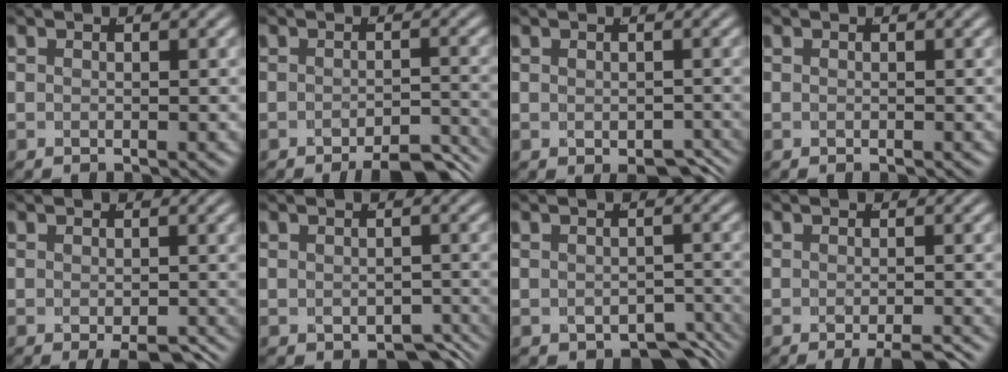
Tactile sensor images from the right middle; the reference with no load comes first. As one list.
[{"total": 4.8, "force": [-4.3, 0.7, 2.0], "torque": [-0.014, -0.008, -0.067]}, {"total": 3.3, "force": [-2.1, 1.1, 2.3], "torque": [-0.026, -0.021, -0.018]}, {"total": 0.0}, {"total": 3.5, "force": [-2.2, 0.8, 2.6], "torque": [-0.038, -0.022, -0.019]}, {"total": 3.6, "force": [-2.7, 1.5, 1.9], "torque": [-0.017, -0.018, -0.031]}, {"total": 4.9, "force": [-3.9, 2.2, 1.9], "torque": [-0.018, -0.018, -0.055]}, {"total": 3.1, "force": [-2.4, 0.6, 2.0], "torque": [-0.018, -0.003, -0.035]}]